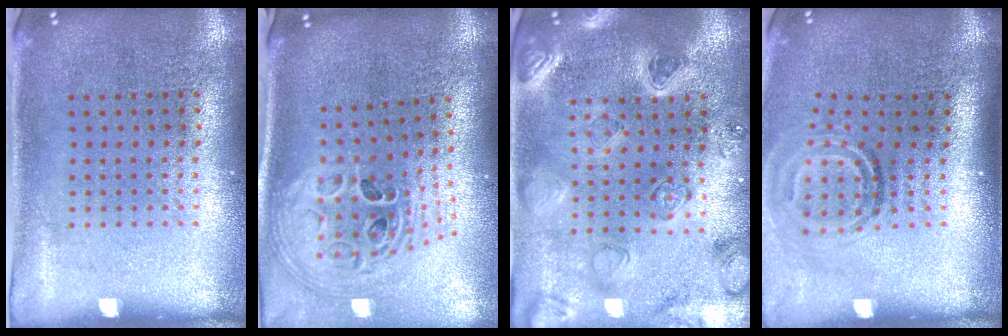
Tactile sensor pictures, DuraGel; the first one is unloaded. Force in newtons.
{"total": 2.3, "press": 1.7, "slide": 1.6}
{"total": 2.2, "press": 2.2, "slide": 0.3}
{"total": 1.9, "press": 1.3, "slide": 1.4}